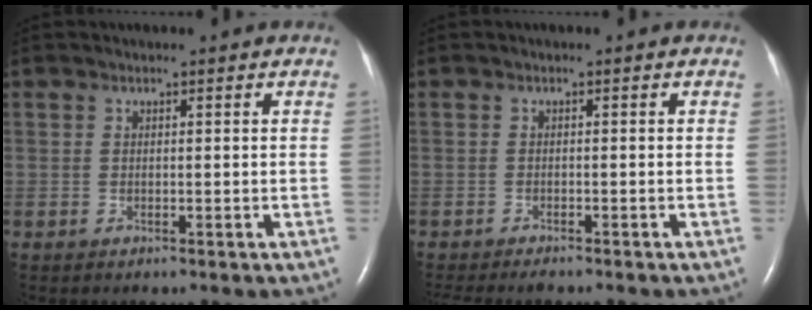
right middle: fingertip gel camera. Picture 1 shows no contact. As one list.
[{"total": 6.7, "force": [-5.9, 1.1, 3.0], "torque": [-0.045, -0.010, -0.089]}]